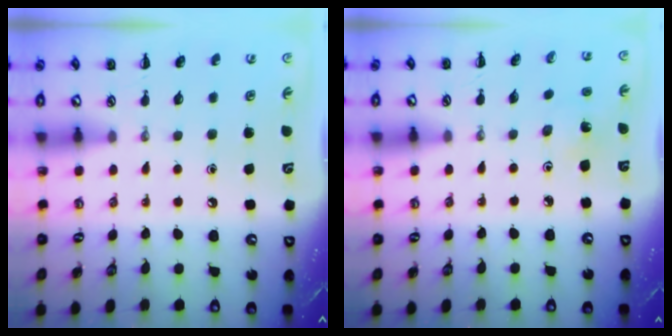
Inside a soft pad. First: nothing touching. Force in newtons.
{"total": 2.7, "press": 2.6, "slide": 0.9}